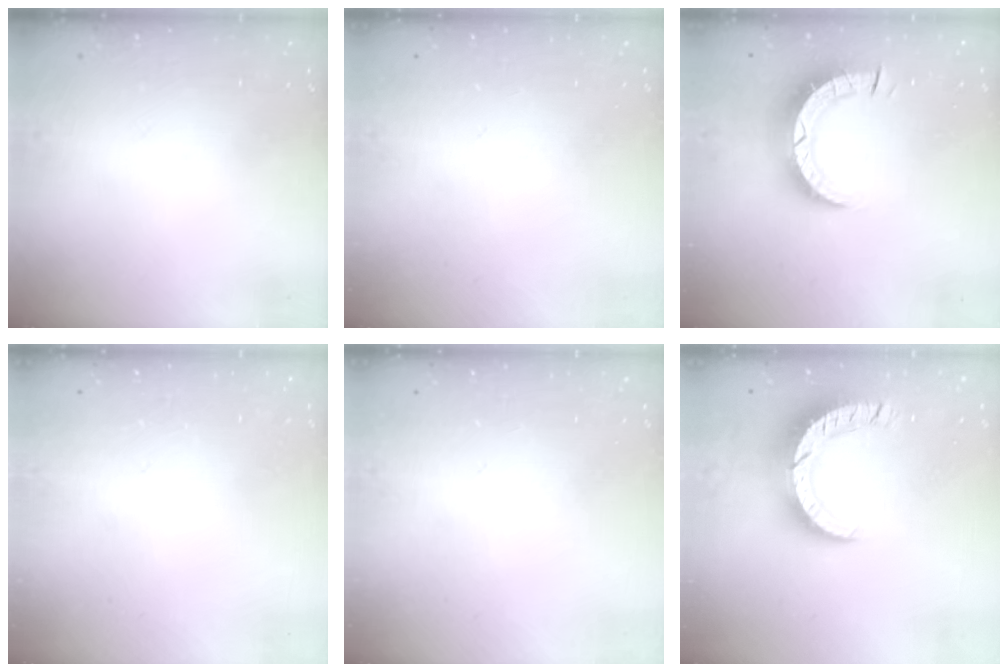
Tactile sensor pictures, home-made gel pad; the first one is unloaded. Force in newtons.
{"total": 0.0}
{"total": 8.6, "press": 8.5, "slide": 0.9}
{"total": 2.6, "press": 2.6, "slide": 0.2}
{"total": 0.0}
{"total": 12.0, "press": 12.0, "slide": 1.2}